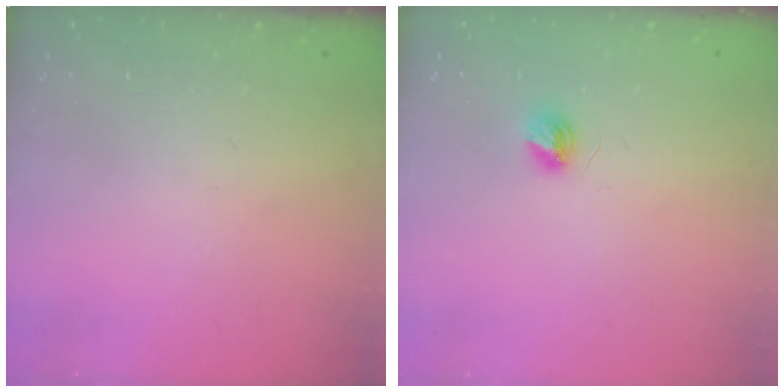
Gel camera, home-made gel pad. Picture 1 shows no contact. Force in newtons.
{"total": 4.9, "press": 4.9, "slide": 0.4}